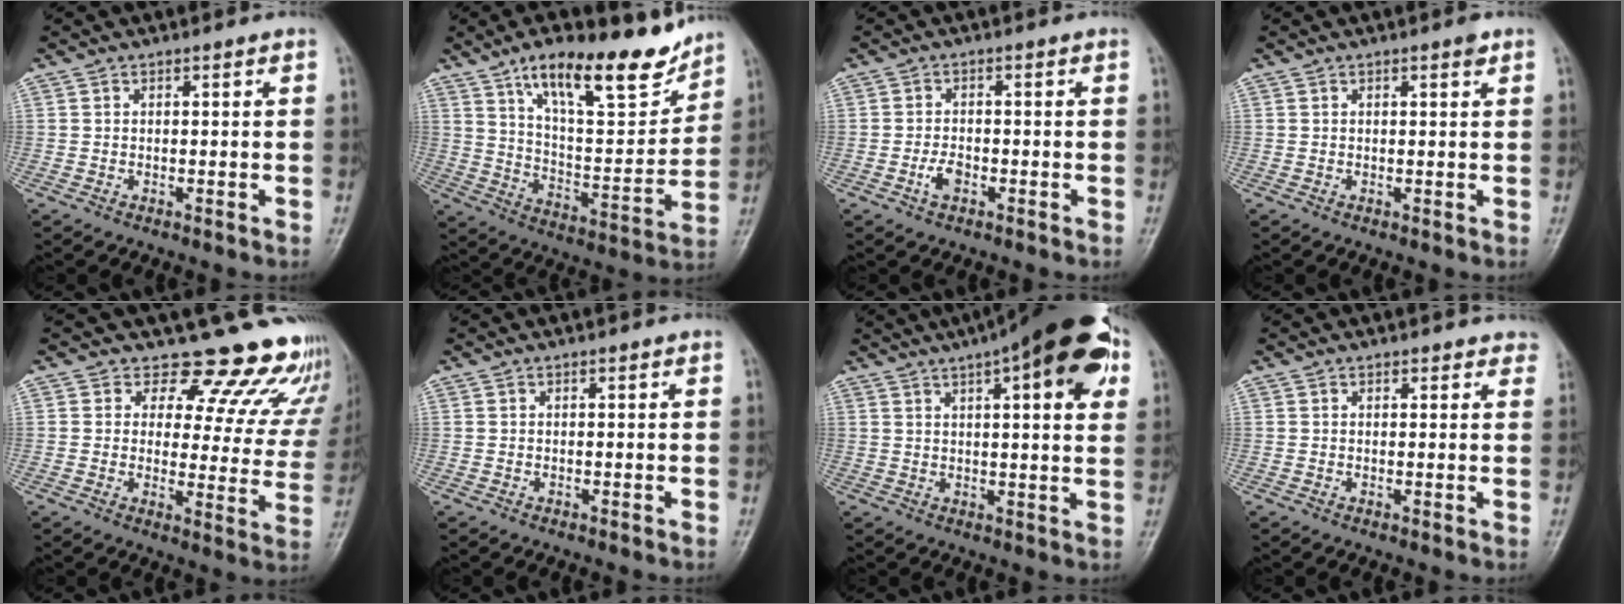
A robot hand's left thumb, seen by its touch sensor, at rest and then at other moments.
{"total": 18.6, "force": [13.1, 6.1, 11.7], "torque": [-0.141, -0.078, 0.220]}
{"total": 2.8, "force": [-1.2, 1.6, 2.0], "torque": [-0.039, 0.008, -0.024]}
{"total": 1.3, "force": [0.8, 0.2, 0.9], "torque": [-0.014, -0.003, 0.010]}
{"total": 17.8, "force": [15.9, 6.8, 4.3], "torque": [0.005, -0.123, 0.163]}
{"total": 0.0}
{"total": 19.4, "force": [9.2, 5.6, 16.2], "torque": [-0.213, 0.005, 0.124]}
{"total": 2.9, "force": [2.5, 1.3, 0.7], "torque": [0.024, -0.006, 0.014]}